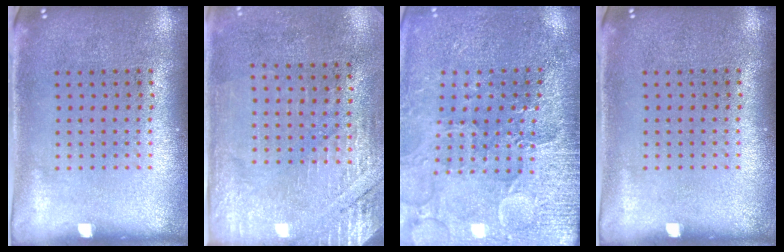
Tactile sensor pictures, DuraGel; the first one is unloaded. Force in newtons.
{"total": 2.8, "press": 2.5, "slide": 1.3}
{"total": 3.3, "press": 3.3, "slide": 0.4}
{"total": 0.0}